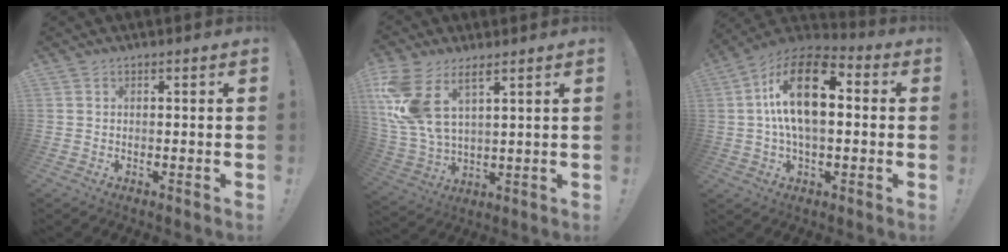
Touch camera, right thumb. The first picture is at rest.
{"total": 12.9, "force": [7.0, 6.3, 8.9], "torque": [-0.199, -0.032, 0.134]}
{"total": 19.1, "force": [2.1, 10.3, 15.9], "torque": [-0.275, 0.007, 0.028]}